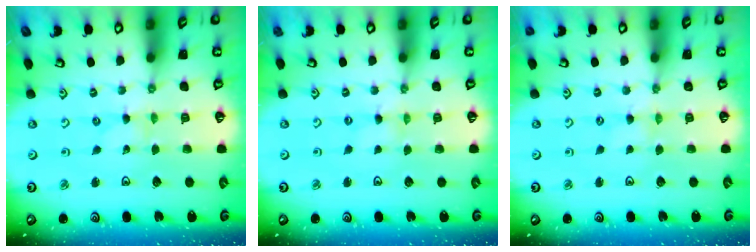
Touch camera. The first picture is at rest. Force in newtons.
{"total": 0.0}
{"total": 0.7, "press": 0.6, "slide": 0.3}